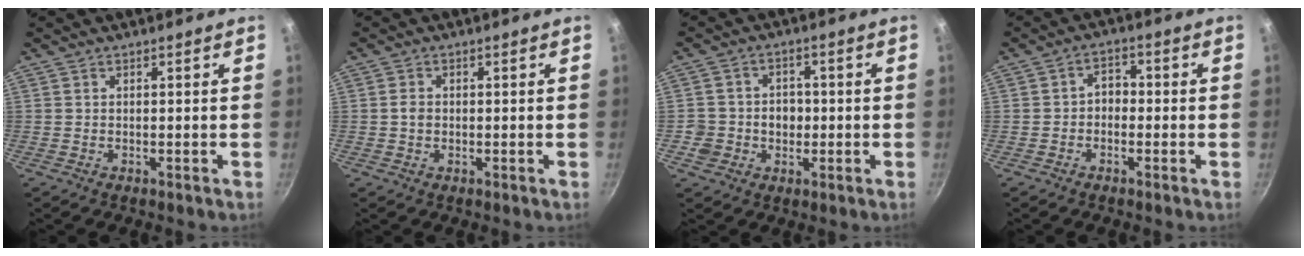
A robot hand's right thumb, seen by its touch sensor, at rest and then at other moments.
{"total": 1.8, "force": [-0.1, 1.4, 1.0], "torque": [-0.015, 0.006, -0.003]}
{"total": 6.0, "force": [-1.0, 5.5, 2.2], "torque": [-0.002, 0.017, -0.017]}
{"total": 3.2, "force": [-0.8, 2.4, 1.9], "torque": [-0.014, 0.017, -0.021]}